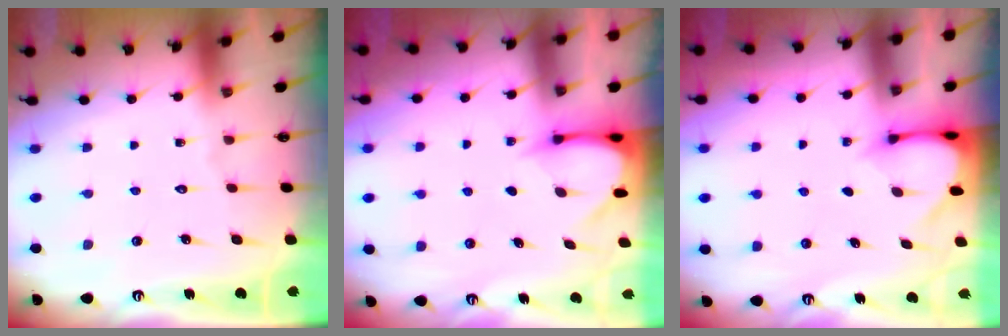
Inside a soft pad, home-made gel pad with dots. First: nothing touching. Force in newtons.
{"total": 3.8, "press": 3.8, "slide": 0.3}
{"total": 3.2, "press": 3.2, "slide": 0.3}